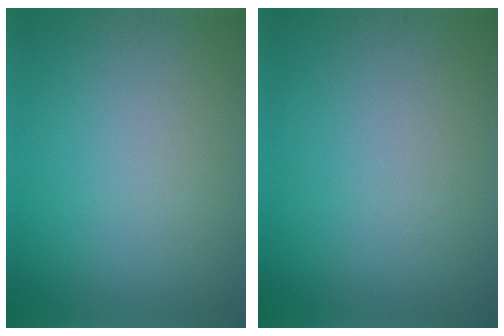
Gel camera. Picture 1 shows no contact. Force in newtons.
{"total": 0.0}